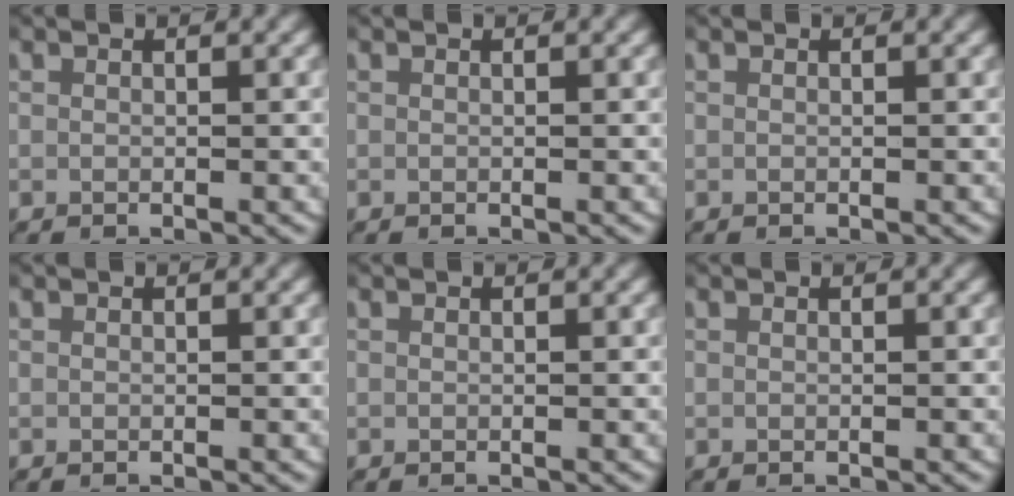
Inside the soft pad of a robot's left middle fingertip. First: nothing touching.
{"total": 0.0}
{"total": 0.0}
{"total": 0.0}
{"total": 0.0}
{"total": 0.0}